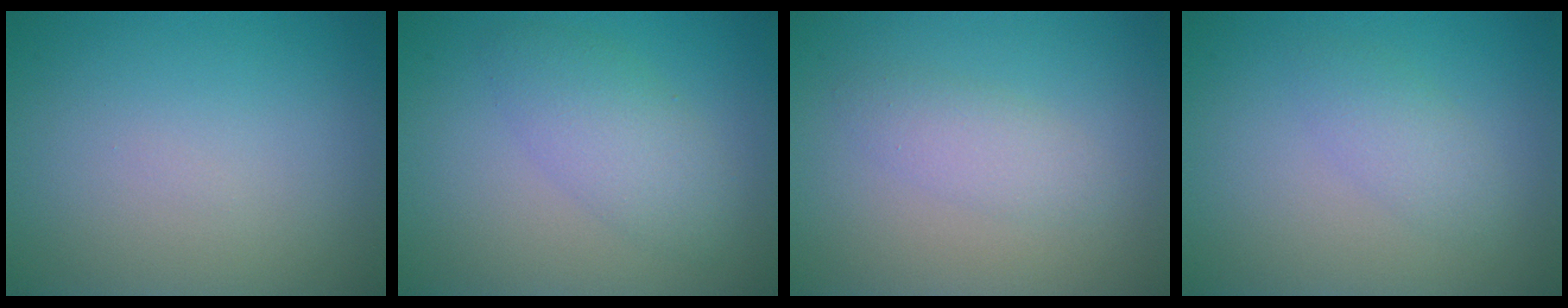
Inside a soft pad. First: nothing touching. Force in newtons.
{"total": 3.5, "press": 3.5, "slide": 0.2}
{"total": 2.1, "press": 2.1, "slide": 0.1}
{"total": 1.9, "press": 1.9, "slide": 0.2}